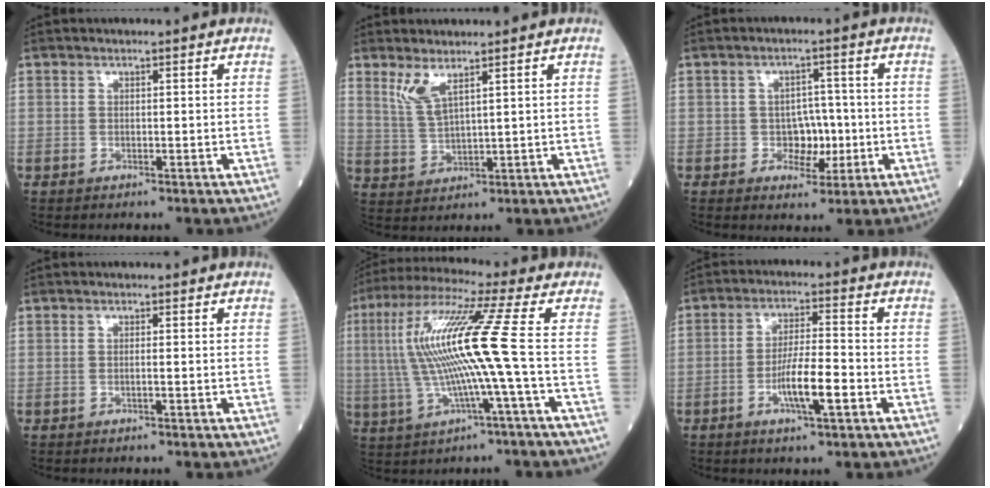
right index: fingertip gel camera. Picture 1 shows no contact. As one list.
[{"total": 4.0, "force": [2.7, 0.5, 3.0], "torque": [-0.074, -0.006, 0.065]}, {"total": 4.2, "force": [-0.9, 2.9, 2.8], "torque": [-0.038, 0.007, -0.008]}, {"total": 0.5, "force": [-0.1, -0.1, 0.5], "torque": [-0.011, 0.002, -0.001]}, {"total": 14.3, "force": [0.2, -1.4, 14.2], "torque": [-0.292, 0.015, 0.000]}, {"total": 7.3, "force": [-2.6, 0.7, 6.8], "torque": [-0.128, 0.000, -0.045]}]